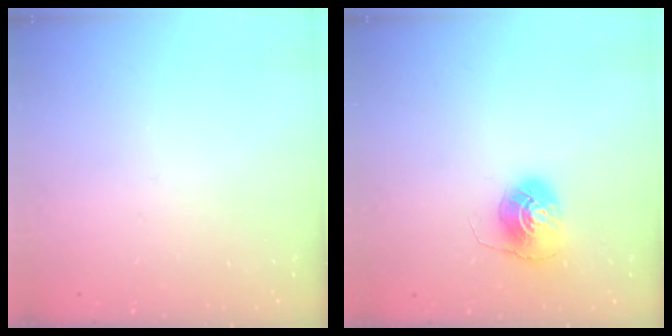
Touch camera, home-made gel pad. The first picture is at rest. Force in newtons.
{"total": 7.7, "press": 7.7, "slide": 0.2}